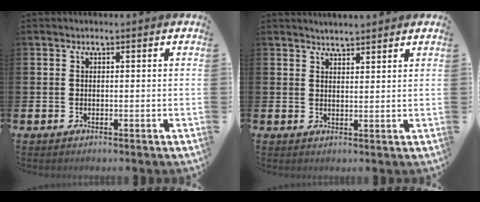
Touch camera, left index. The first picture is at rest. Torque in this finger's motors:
{"motor_torque": [0.88, -1.26, 0.06, 0.07]}